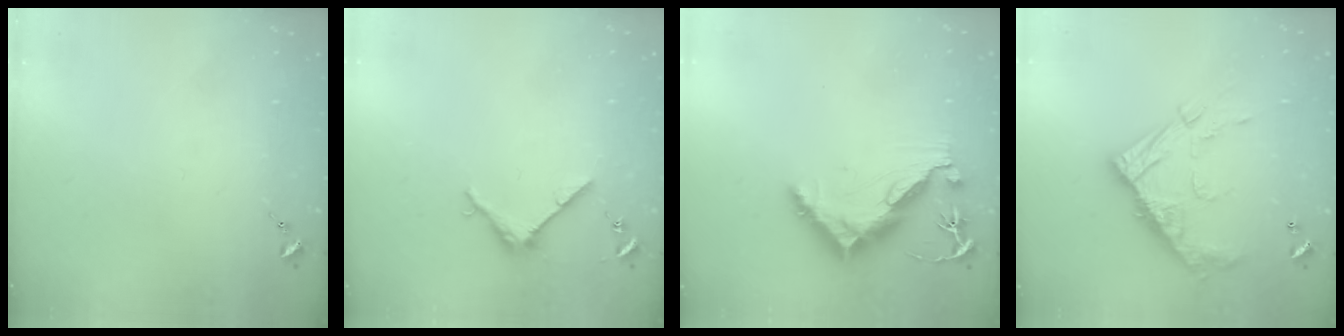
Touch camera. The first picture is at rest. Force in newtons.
{"total": 4.0, "press": 4.0, "slide": 0.4}
{"total": 10.5, "press": 10.4, "slide": 1.1}
{"total": 15.9, "press": 15.9, "slide": 0.8}